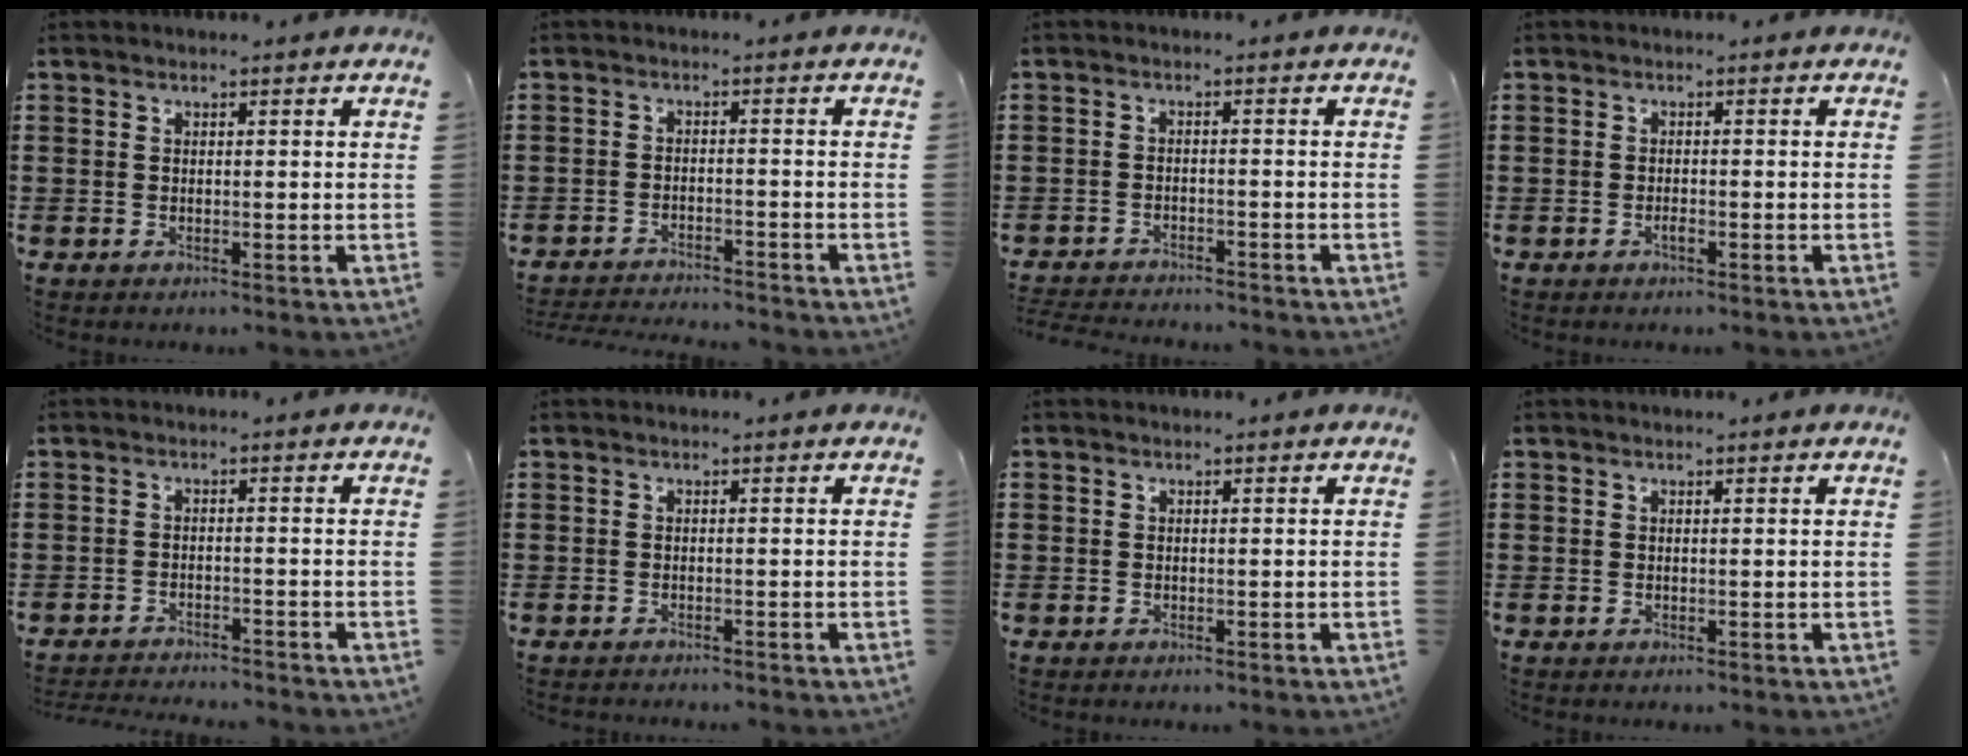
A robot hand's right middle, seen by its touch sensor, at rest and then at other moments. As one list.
[{"total": 2.9, "force": [-2.9, 0.1, 0.1], "torque": [-0.007, -0.001, -0.062]}, {"total": 2.6, "force": [-2.6, 0.1, 0.0], "torque": [-0.006, -0.002, -0.056]}, {"total": 1.0, "force": [-0.6, 0.3, 0.7], "torque": [-0.017, -0.004, -0.011]}, {"total": 2.3, "force": [-2.3, 0.0, 0.0], "torque": [-0.006, -0.001, -0.048]}, {"total": 0.6, "force": [-0.6, 0.0, 0.0], "torque": [-0.003, -0.001, -0.013]}, {"total": 0.6, "force": [-0.3, 0.6, 0.0], "torque": [-0.001, 0.004, -0.008]}, {"total": 0.0}]